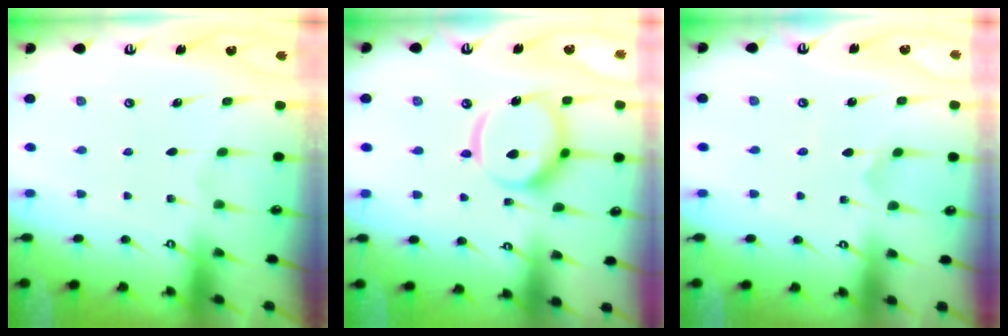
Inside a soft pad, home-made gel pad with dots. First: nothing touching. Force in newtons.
{"total": 15.0, "press": 14.9, "slide": 1.9}
{"total": 0.0}